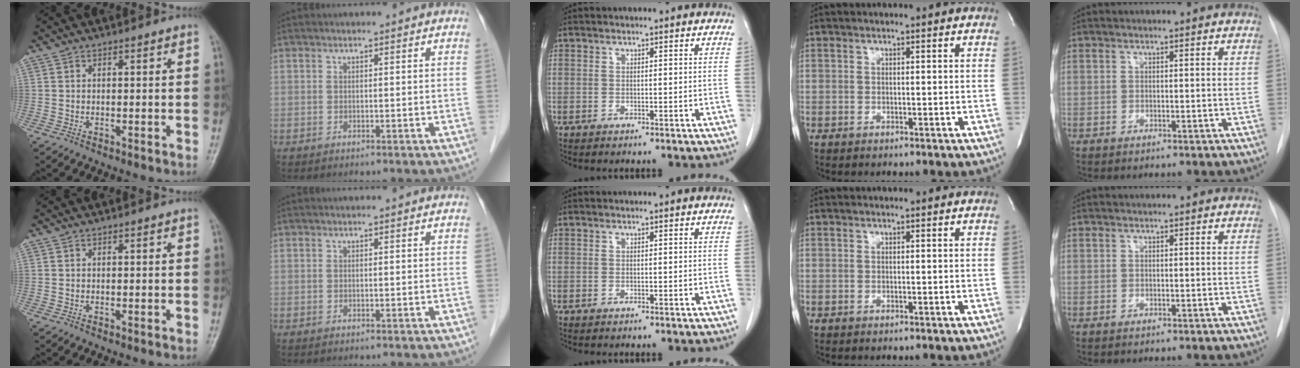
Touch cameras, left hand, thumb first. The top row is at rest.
{}